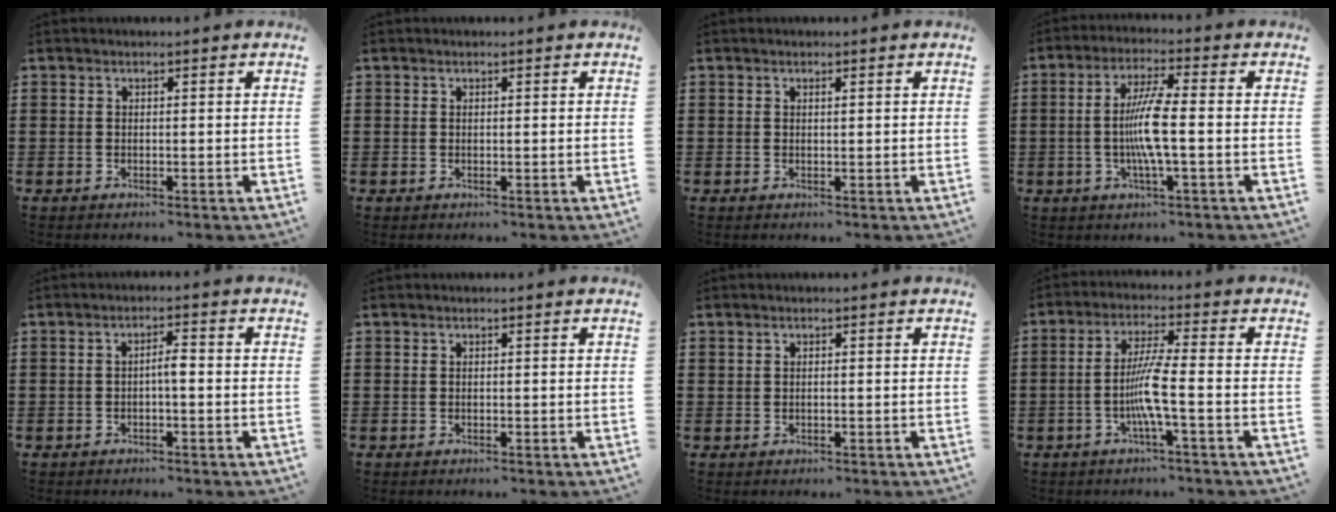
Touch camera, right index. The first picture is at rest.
{"total": 0.0}
{"total": 0.5, "force": [0.2, 0.1, 0.5], "torque": [-0.010, 0.000, 0.005]}
{"total": 7.0, "force": [-0.9, 0.5, 7.0], "torque": [-0.145, -0.010, -0.026]}
{"total": 2.3, "force": [-0.5, 0.4, 2.3], "torque": [-0.042, 0.003, -0.011]}
{"total": 0.0}
{"total": 0.0}
{"total": 6.2, "force": [-1.6, -0.1, 6.0], "torque": [-0.126, -0.013, -0.039]}